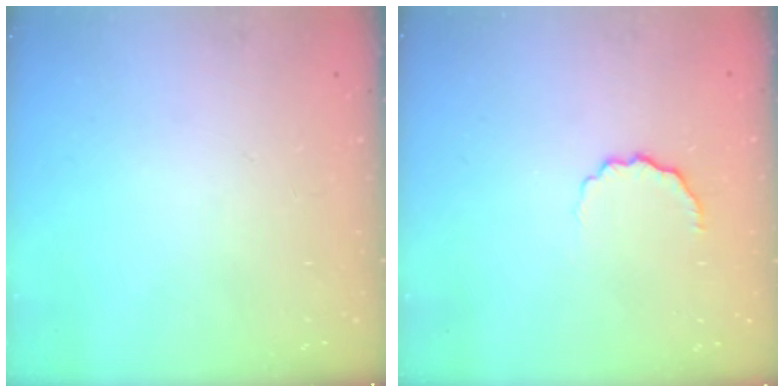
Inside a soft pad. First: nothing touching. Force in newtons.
{"total": 5.6, "press": 5.4, "slide": 1.5}